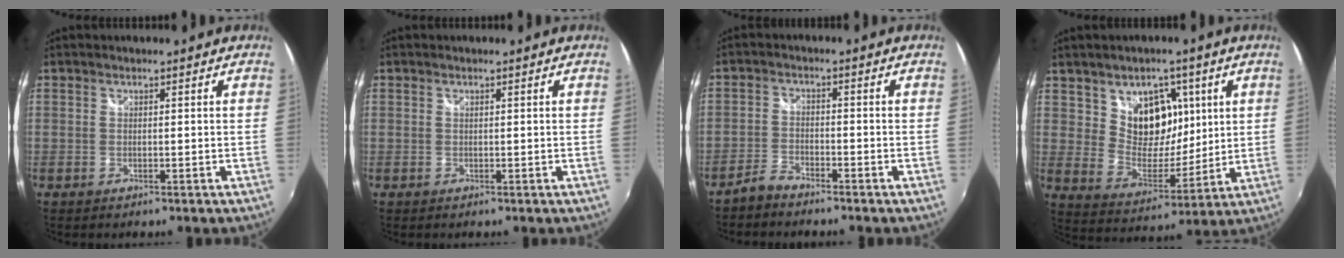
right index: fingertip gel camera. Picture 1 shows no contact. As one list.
[{"total": 0.0}, {"total": 3.4, "force": [-3.1, 0.9, 1.1], "torque": [-0.035, 0.004, -0.063]}, {"total": 11.6, "force": [4.8, 8.6, 6.2], "torque": [-0.096, -0.008, 0.095]}]